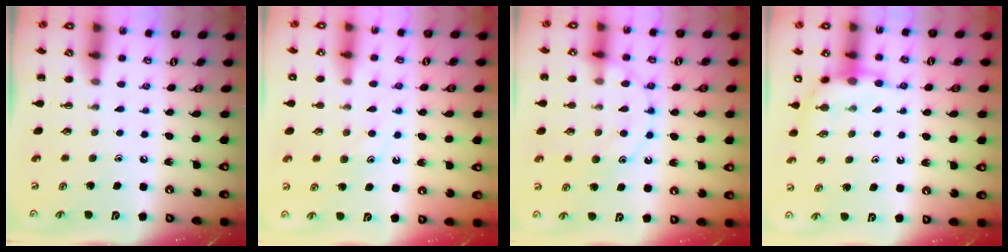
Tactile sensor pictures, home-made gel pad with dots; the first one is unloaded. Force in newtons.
{"total": 10.5, "press": 10.5, "slide": 0.6}
{"total": 12.6, "press": 12.5, "slide": 1.0}
{"total": 8.1, "press": 8.0, "slide": 0.5}